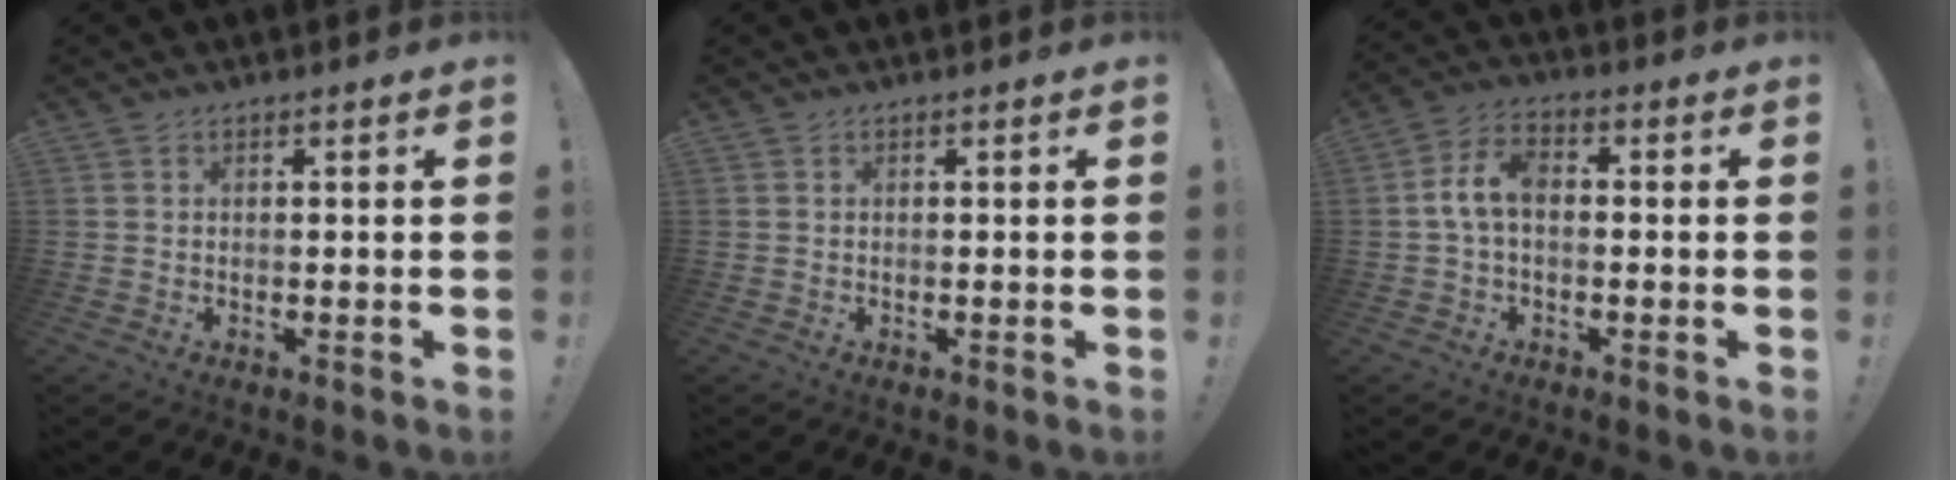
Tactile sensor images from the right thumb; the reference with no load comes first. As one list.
[{"total": 0.0}, {"total": 7.8, "force": [-0.3, 4.4, 6.4], "torque": [-0.136, 0.013, -0.003]}]